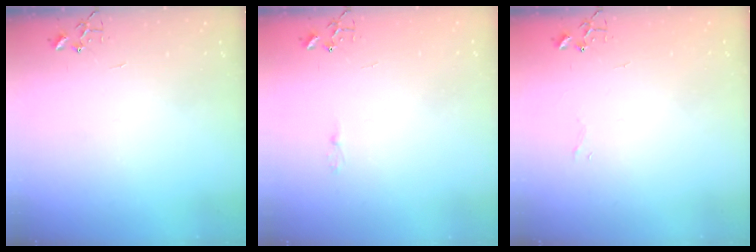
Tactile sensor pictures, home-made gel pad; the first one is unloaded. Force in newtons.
{"total": 2.5, "press": 2.5, "slide": 0.3}
{"total": 3.4, "press": 3.4, "slide": 0.3}